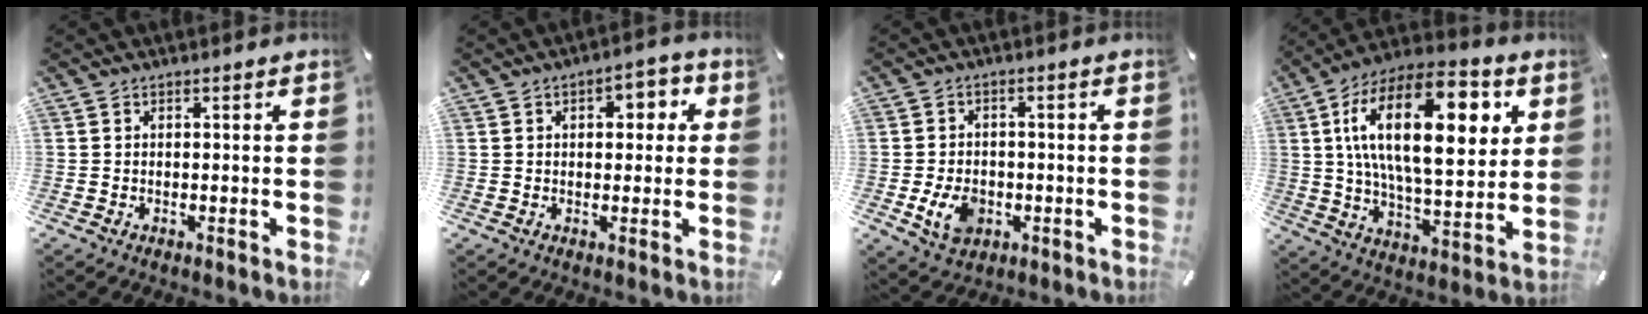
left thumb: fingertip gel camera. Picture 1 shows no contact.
{"total": 5.6, "force": [1.0, 3.7, 4.1], "torque": [-0.046, -0.002, 0.005]}
{"total": 7.4, "force": [-2.0, 5.7, 4.3], "torque": [-0.087, -0.002, -0.037]}
{"total": 24.3, "force": [8.1, 11.6, 19.8], "torque": [-0.354, -0.021, 0.120]}